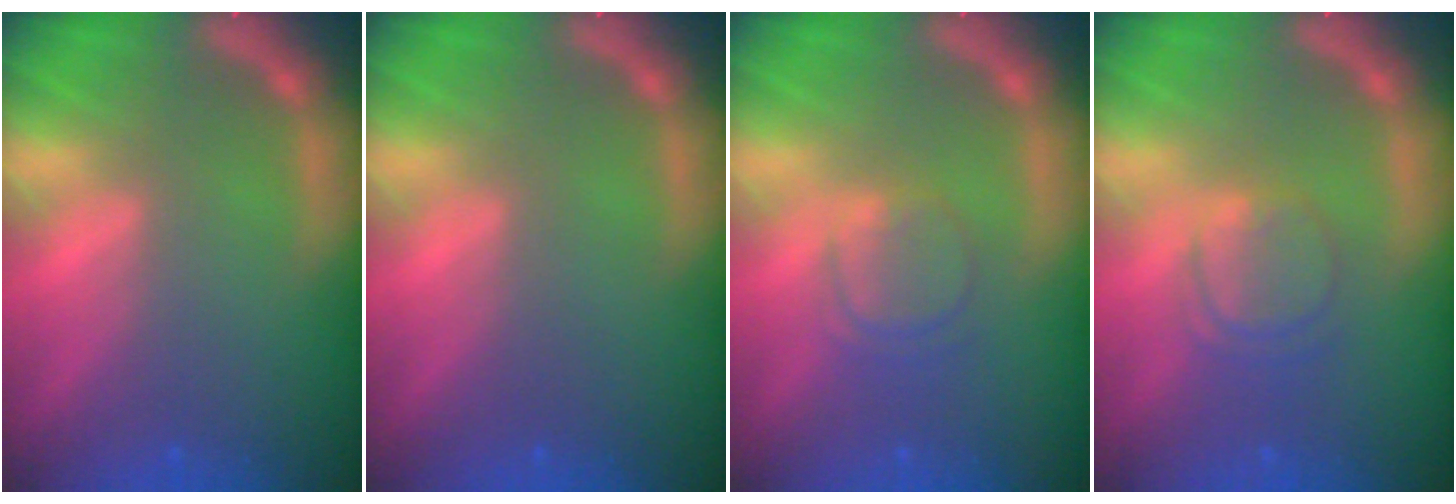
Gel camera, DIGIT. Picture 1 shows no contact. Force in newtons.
{"total": 0.0}
{"total": 3.0}
{"total": 3.5}